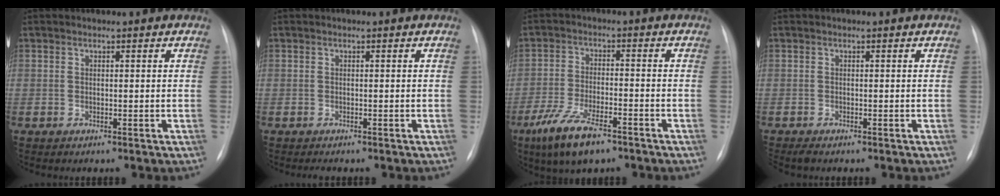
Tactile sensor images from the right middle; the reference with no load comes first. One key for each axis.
{"total": 0.7, "fx": -0.7, "fy": 0.1, "fz": 0.3, "tx": -0.007, "ty": -0.003, "tz": -0.009}
{"total": 9.5, "fx": -6.2, "fy": 2.8, "fz": 6.7, "tx": -0.138, "ty": -0.015, "tz": -0.108}
{"total": 1.6, "fx": -1.3, "fy": 0.4, "fz": 0.8, "tx": -0.017, "ty": -0.005, "tz": -0.018}